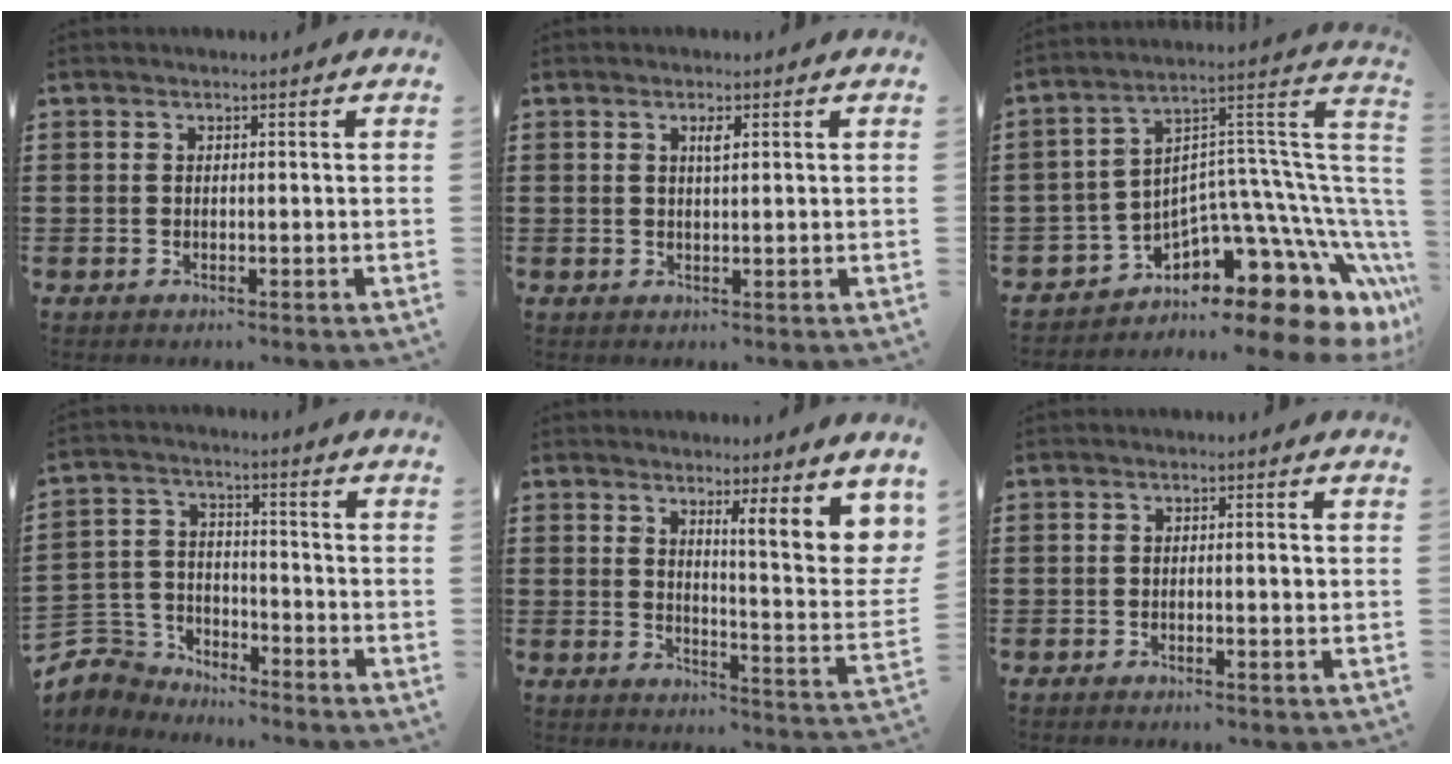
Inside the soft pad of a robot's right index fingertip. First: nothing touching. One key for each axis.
{"total": 1.4, "fx": 0.5, "fy": 0.2, "fz": 1.2, "tx": -0.024, "ty": 0.003, "tz": 0.008}
{"total": 8.4, "fx": -5.7, "fy": 4.1, "fz": 4.6, "tx": -0.086, "ty": -0.027, "tz": -0.107}
{"total": 5.8, "fx": -5.1, "fy": 2.8, "fz": 0.5, "tx": -0.048, "ty": 0.002, "tz": -0.111}
{"total": 7.6, "fx": 4.2, "fy": 0.8, "fz": 6.3, "tx": -0.105, "ty": -0.033, "tz": 0.065}
{"total": 1.3, "fx": -0.4, "fy": 0.1, "fz": 1.2, "tx": -0.022, "ty": -0.004, "tz": -0.006}